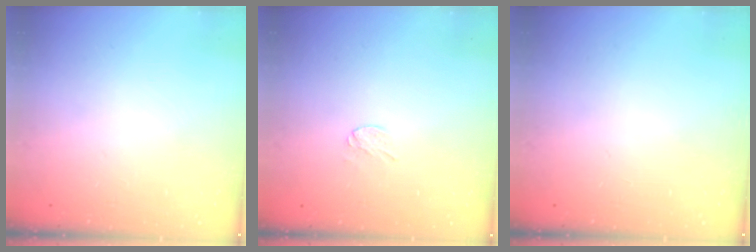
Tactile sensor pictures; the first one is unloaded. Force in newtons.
{"total": 3.0, "press": 3.0, "slide": 0.2}
{"total": 0.0}